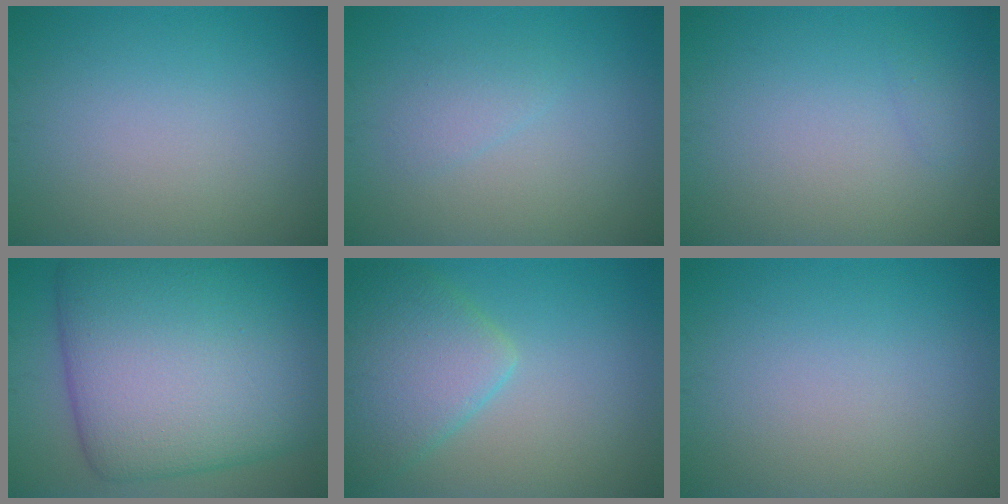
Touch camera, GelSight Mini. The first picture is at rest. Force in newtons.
{"total": 1.3, "press": 1.3, "slide": 0.2}
{"total": 0.5, "press": 0.5, "slide": 0.0}
{"total": 16.7, "press": 16.7, "slide": 0.2}
{"total": 5.4, "press": 5.4, "slide": 0.3}
{"total": 0.0}